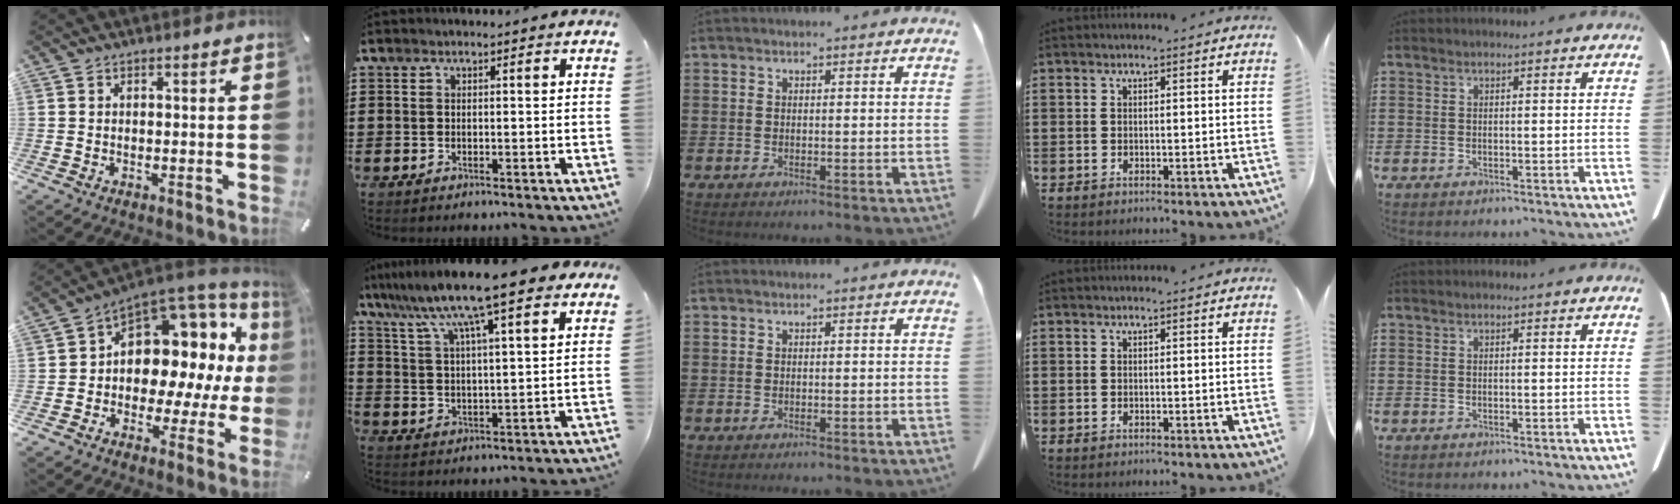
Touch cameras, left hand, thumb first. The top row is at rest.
{"thumb": {"total": 12.1, "force": [3.9, 9.1, 6.9], "torque": [-0.086, -0.061, 0.067]}, "index": {"total": 11.7, "force": [8.9, 1.1, 7.5], "torque": [-0.167, -0.034, 0.148]}}